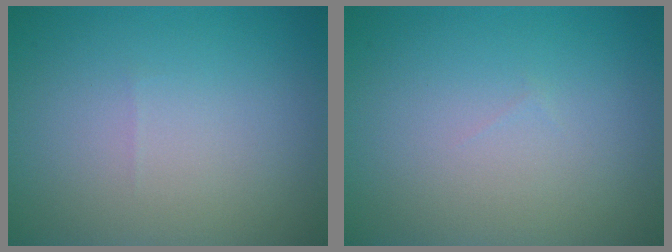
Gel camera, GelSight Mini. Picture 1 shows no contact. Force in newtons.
{"total": 0.0}